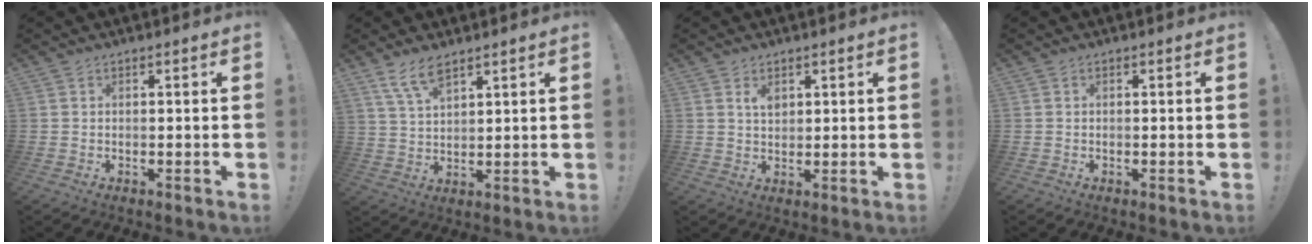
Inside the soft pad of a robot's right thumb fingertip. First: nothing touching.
{"total": 7.2, "force": [5.3, 2.4, 4.2], "torque": [-0.077, -0.023, 0.098]}
{"total": 3.2, "force": [1.7, 1.9, 2.0], "torque": [-0.034, -0.005, 0.030]}
{"total": 0.0}